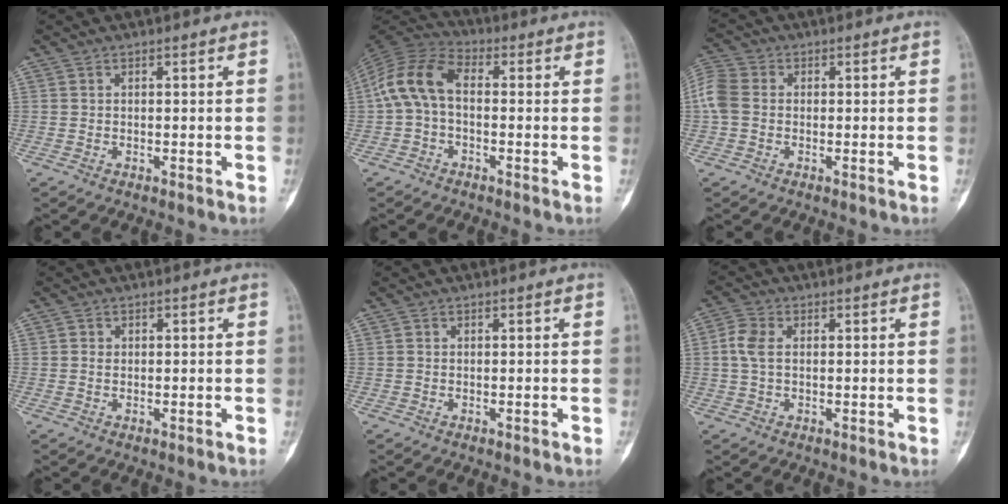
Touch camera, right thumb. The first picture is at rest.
{"total": 10.3, "force": [0.0, 6.2, 8.2], "torque": [-0.164, 0.031, -0.014]}
{"total": 6.6, "force": [-0.2, 5.1, 4.2], "torque": [-0.101, 0.015, -0.014]}
{"total": 1.0, "force": [0.0, 0.9, 0.5], "torque": [-0.009, 0.002, 0.000]}
{"total": 0.0}
{"total": 4.4, "force": [0.4, 2.9, 3.3], "torque": [-0.081, 0.010, 0.001]}